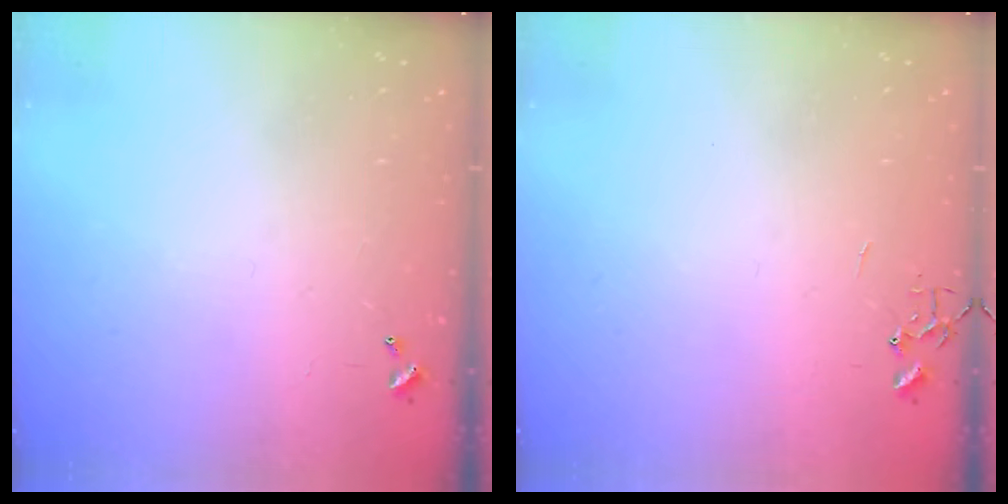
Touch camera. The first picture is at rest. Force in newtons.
{"total": 0.0}